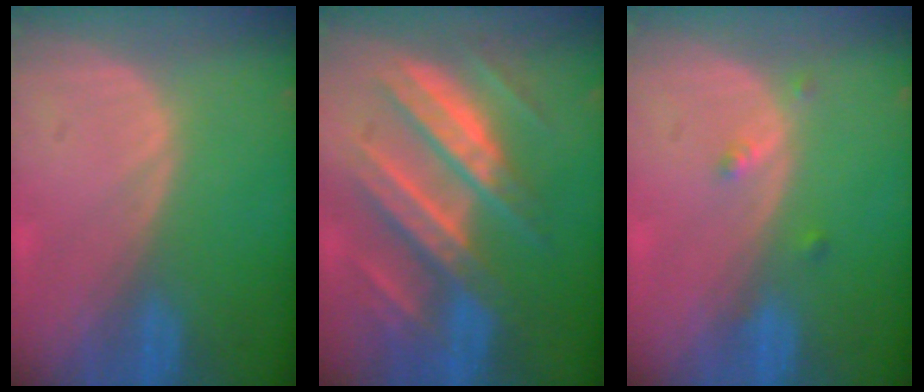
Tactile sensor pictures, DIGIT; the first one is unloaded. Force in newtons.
{"total": 11.3, "press": 11.2, "slide": 1.1}
{"total": 1.9, "press": 1.5, "slide": 1.0}